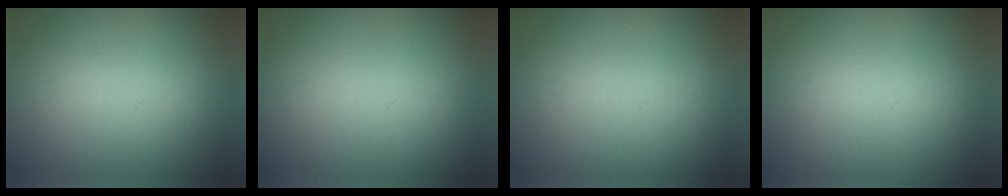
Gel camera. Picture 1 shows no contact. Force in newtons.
{"total": 0.0}
{"total": 1.9}
{"total": 2.0}